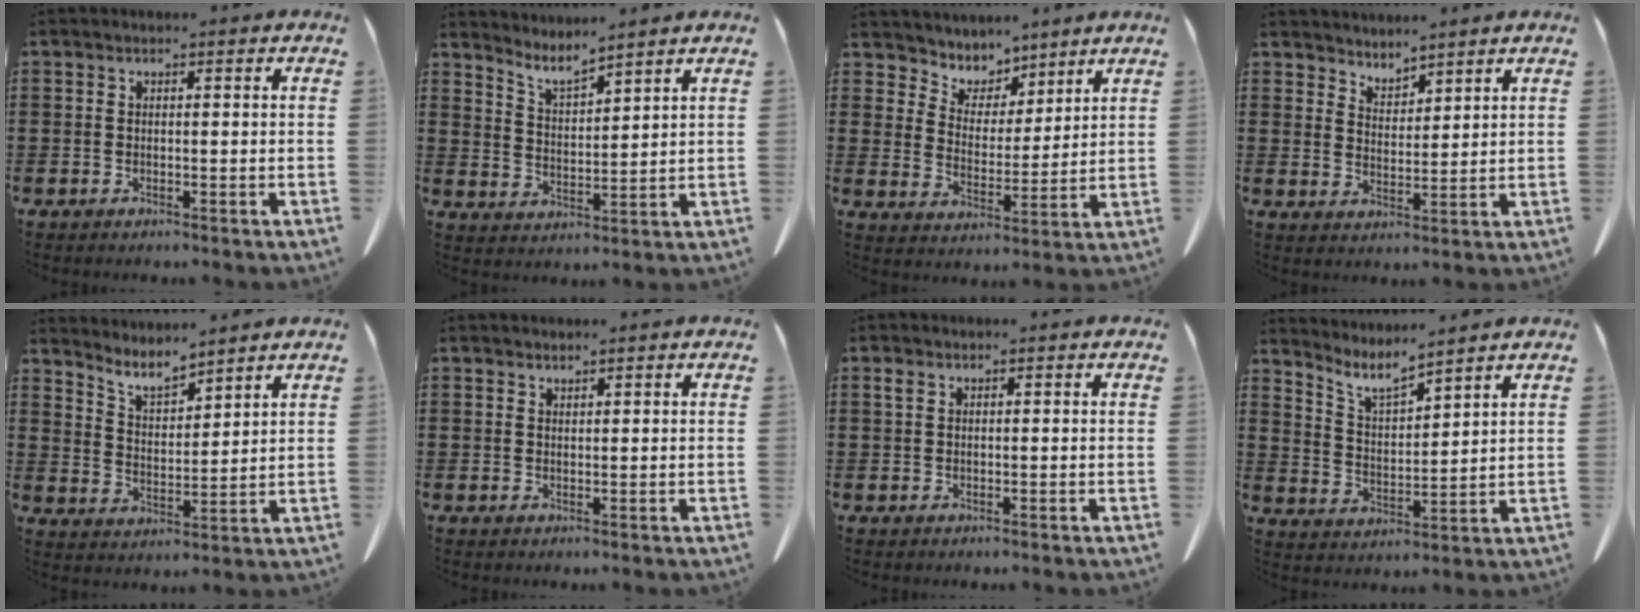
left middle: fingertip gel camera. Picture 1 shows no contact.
{"total": 4.0, "force": [3.9, -0.2, 1.1], "torque": [-0.035, -0.023, 0.068]}
{"total": 5.3, "force": [4.6, 2.5, -0.4], "torque": [-0.028, -0.033, 0.081]}
{"total": 3.2, "force": [3.1, 0.2, -0.6], "torque": [-0.001, -0.015, 0.058]}
{"total": 5.2, "force": [5.0, 0.6, 1.5], "torque": [-0.047, -0.024, 0.089]}
{"total": 1.0, "force": [1.0, 0.1, 0.1], "torque": [-0.003, -0.001, 0.020]}
{"total": 0.9, "force": [0.5, 0.4, 0.6], "torque": [-0.015, 0.003, 0.008]}
{"total": 6.1, "force": [5.4, 0.9, 2.8], "torque": [-0.071, -0.026, 0.094]}